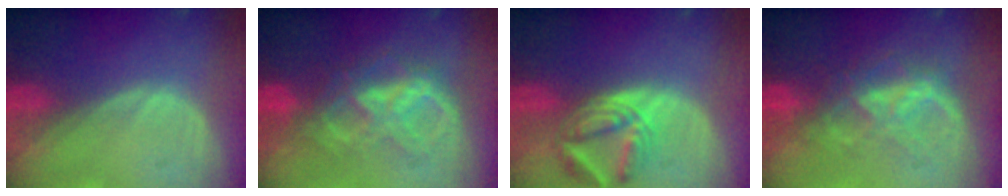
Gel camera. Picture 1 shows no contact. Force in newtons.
{"total": 7.4, "press": 7.4, "slide": 0.4}
{"total": 6.1, "press": 6.1, "slide": 0.2}
{"total": 6.4, "press": 6.4, "slide": 0.8}